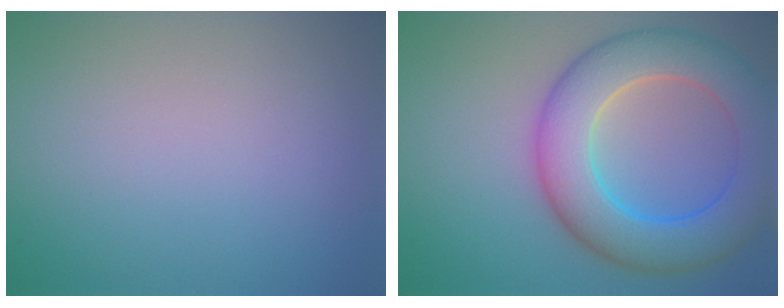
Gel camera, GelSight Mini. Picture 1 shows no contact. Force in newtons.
{"total": 9.3, "press": 9.3, "slide": 0.3}